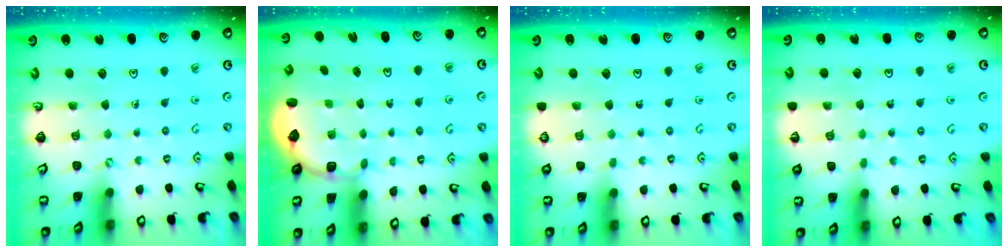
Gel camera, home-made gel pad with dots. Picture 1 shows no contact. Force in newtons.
{"total": 2.9, "press": 2.0, "slide": 2.1}
{"total": 0.0}
{"total": 2.2, "press": 2.1, "slide": 0.5}